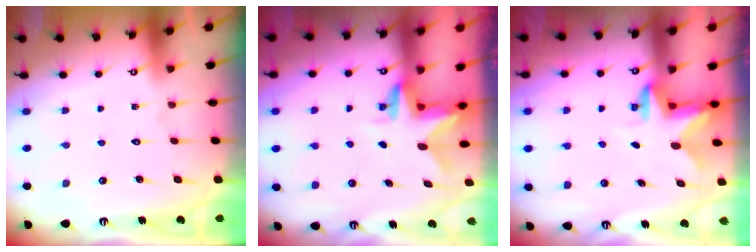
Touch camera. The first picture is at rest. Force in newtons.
{"total": 3.1, "press": 3.1, "slide": 0.2}
{"total": 2.7, "press": 2.7, "slide": 0.5}